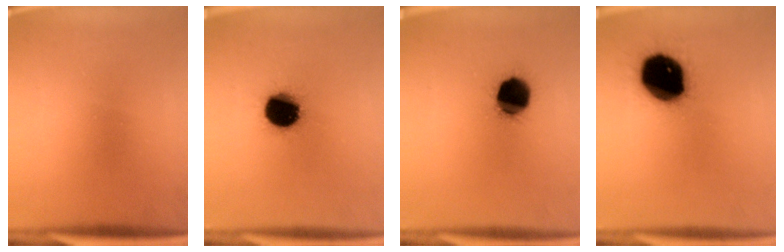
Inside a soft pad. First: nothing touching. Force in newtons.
{"total": 14.2}
{"total": 13.2}
{"total": 20.1}